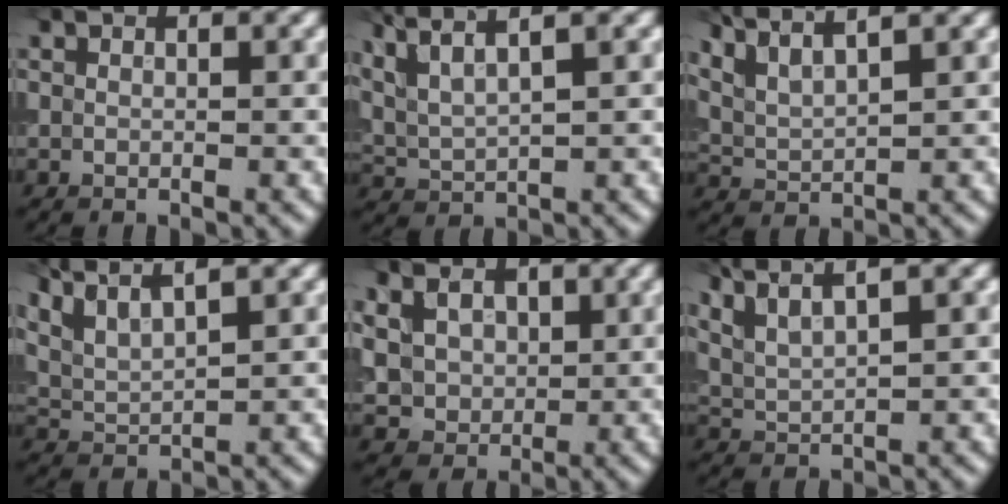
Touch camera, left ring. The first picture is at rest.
{"total": 5.6, "force": [3.7, 1.2, 4.0], "torque": [-0.083, 0.015, 0.066]}
{"total": 5.9, "force": [4.6, 1.5, 3.4], "torque": [-0.068, 0.029, 0.063]}
{"total": 7.7, "force": [6.0, 2.2, 4.4], "torque": [-0.093, 0.032, 0.084]}
{"total": 3.7, "force": [1.2, 3.2, 1.4], "torque": [-0.049, -0.005, 0.017]}
{"total": 5.4, "force": [4.1, 1.2, 3.4], "torque": [-0.070, 0.026, 0.059]}